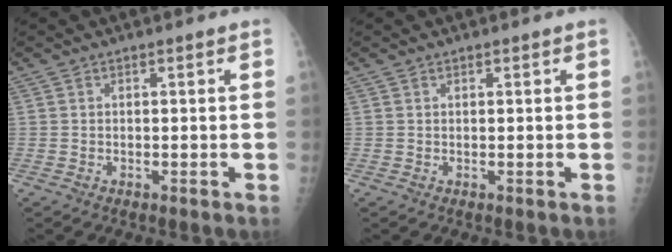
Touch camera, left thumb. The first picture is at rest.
{"total": 0.0}